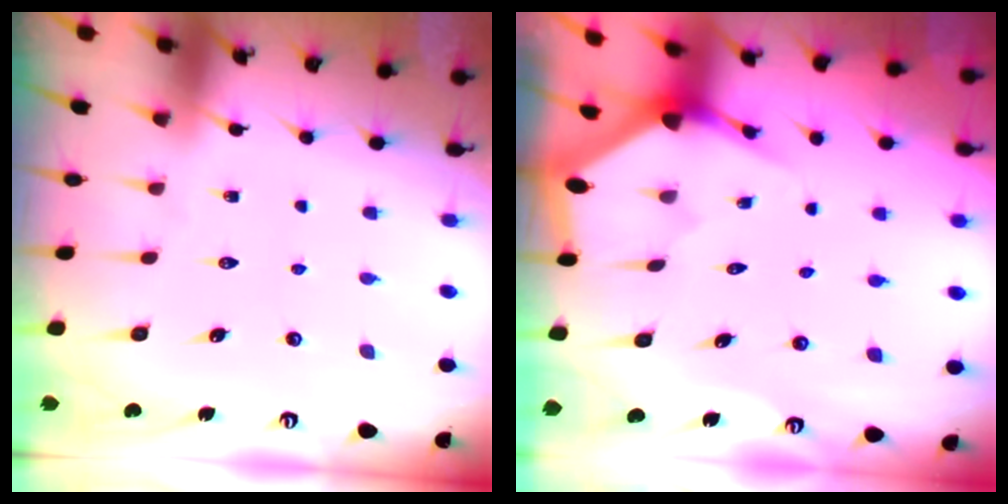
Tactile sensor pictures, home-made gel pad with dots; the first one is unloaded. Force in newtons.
{"total": 2.8, "press": 2.8, "slide": 0.2}